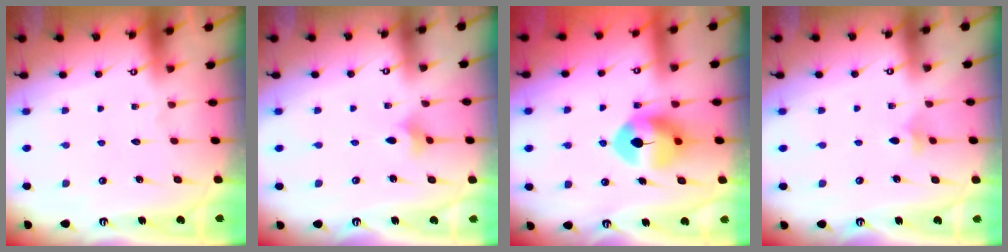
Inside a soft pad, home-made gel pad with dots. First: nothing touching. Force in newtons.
{"total": 2.6, "press": 2.6, "slide": 0.5}
{"total": 8.8, "press": 8.7, "slide": 1.0}
{"total": 3.9, "press": 3.8, "slide": 1.0}